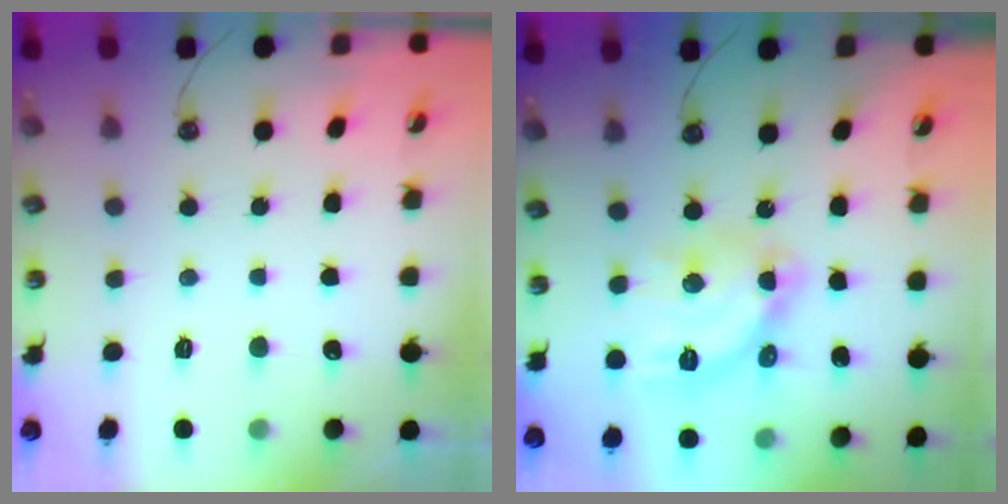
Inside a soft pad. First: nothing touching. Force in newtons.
{"total": 13.5, "press": 13.5, "slide": 1.1}